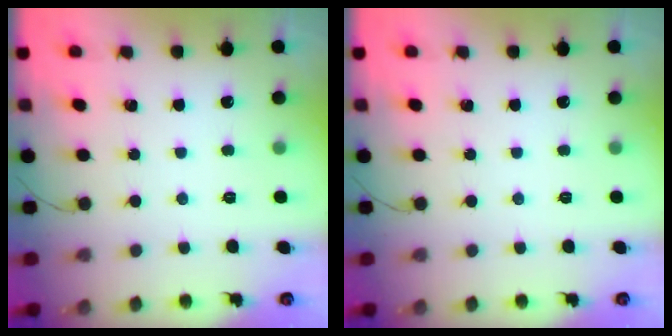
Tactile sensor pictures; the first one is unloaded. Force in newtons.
{"total": 0.0}